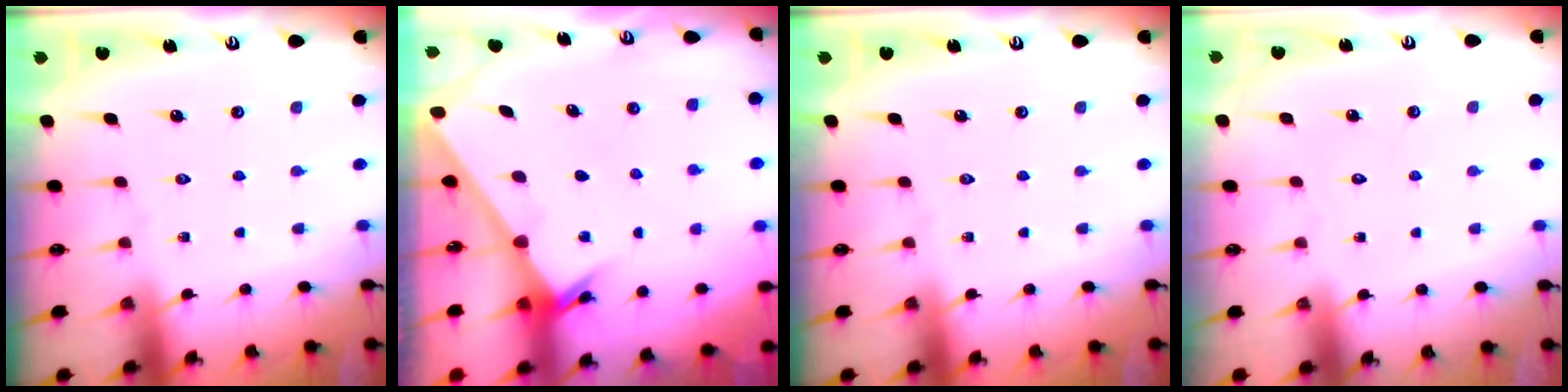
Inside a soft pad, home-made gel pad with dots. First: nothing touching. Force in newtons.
{"total": 2.3, "press": 2.3, "slide": 0.2}
{"total": 0.0}
{"total": 1.6, "press": 1.6, "slide": 0.1}